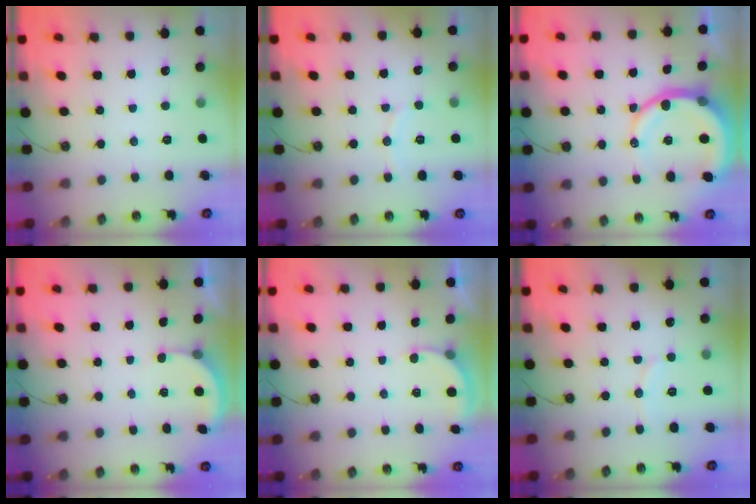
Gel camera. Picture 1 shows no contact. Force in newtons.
{"total": 4.6, "press": 4.5, "slide": 0.6}
{"total": 13.2, "press": 13.1, "slide": 1.7}
{"total": 1.6, "press": 1.6, "slide": 0.3}
{"total": 2.9, "press": 2.9, "slide": 0.3}
{"total": 6.9, "press": 6.9, "slide": 0.7}